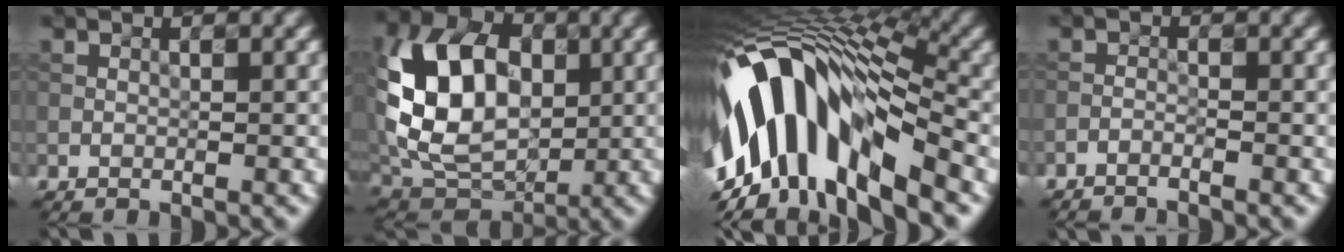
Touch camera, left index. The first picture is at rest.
{"total": 12.2, "force": [1.6, 8.6, 8.5], "torque": [-0.184, 0.008, 0.026]}
{"total": 15.1, "force": [-2.4, 7.2, 13.0], "torque": [-0.234, 0.030, -0.037]}
{"total": 1.2, "force": [-1.2, 0.0, 0.3], "torque": [-0.009, -0.003, -0.028]}